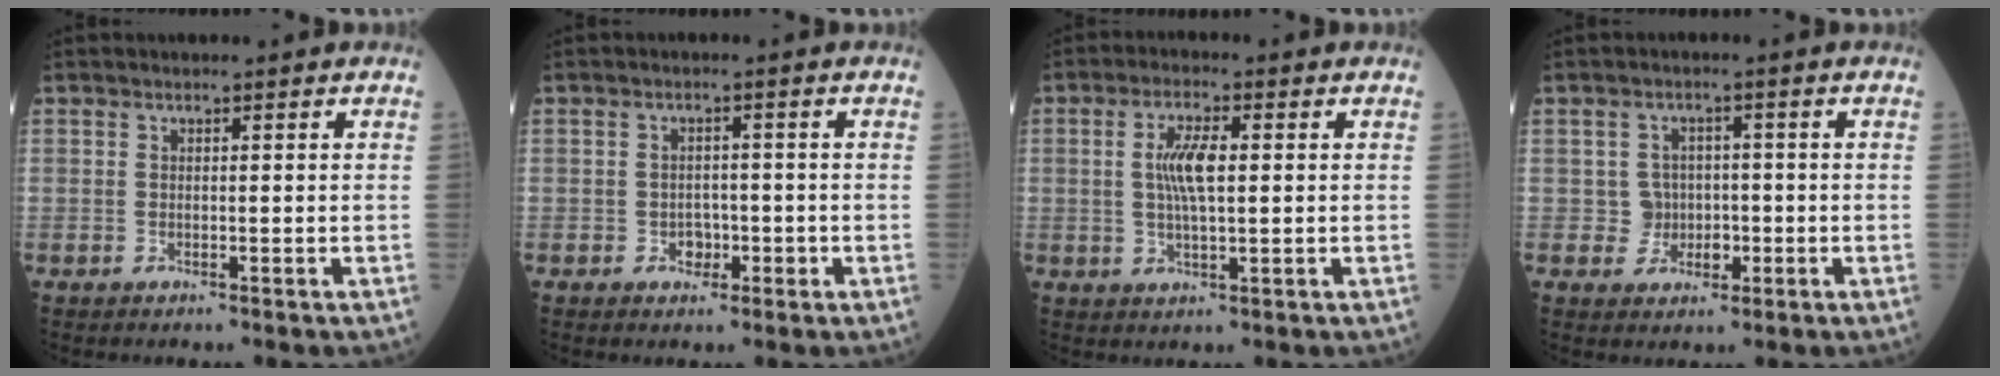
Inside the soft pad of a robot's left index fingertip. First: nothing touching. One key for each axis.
{"total": 2.3, "fx": -0.9, "fy": 1.8, "fz": 1.1, "tx": -0.009, "ty": 0.006, "tz": -0.009}
{"total": 5.6, "fx": 0.6, "fy": 1.3, "fz": 5.5, "tx": -0.115, "ty": 0.006, "tz": 0.011}
{"total": 3.4, "fx": -0.5, "fy": 3.3, "fz": 0.6, "tx": 0.000, "ty": 0.008, "tz": -0.004}